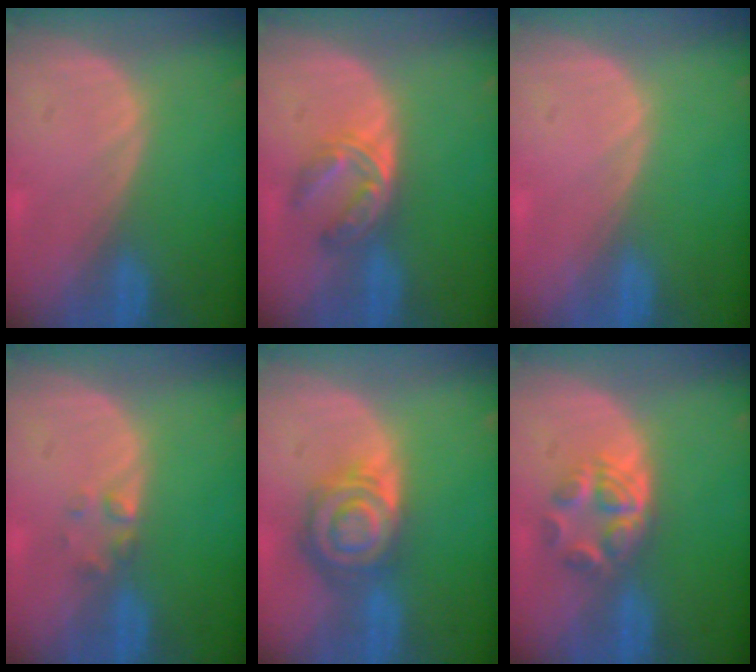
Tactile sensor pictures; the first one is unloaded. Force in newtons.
{"total": 6.0, "press": 4.9, "slide": 3.4}
{"total": 0.0}
{"total": 1.7, "press": 1.7, "slide": 0.2}
{"total": 8.2, "press": 7.1, "slide": 4.1}
{"total": 6.1, "press": 5.1, "slide": 3.4}